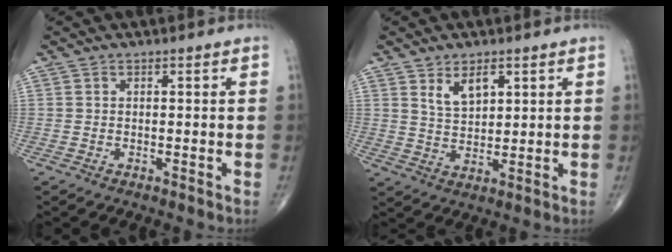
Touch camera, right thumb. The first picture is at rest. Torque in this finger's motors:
{"motor_torque": [-0.10, -0.06, 0.12, 0.04, 0.10]}